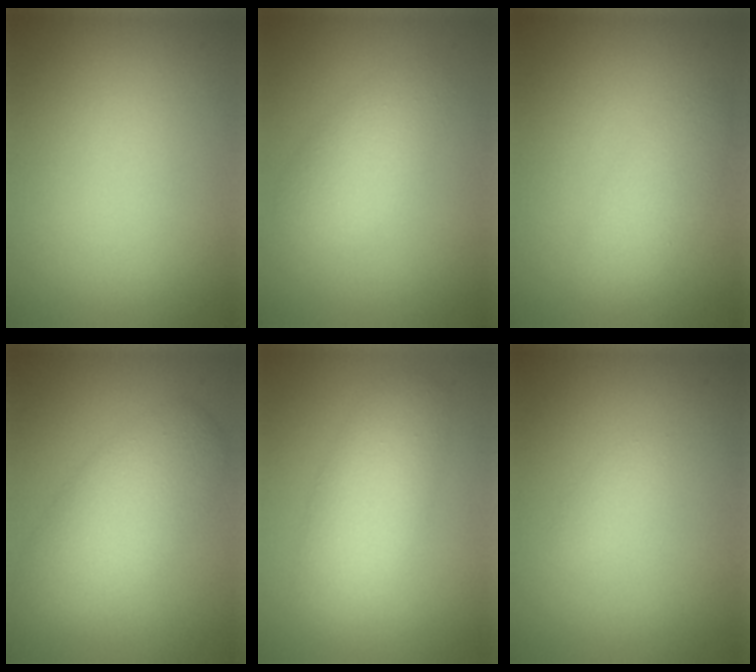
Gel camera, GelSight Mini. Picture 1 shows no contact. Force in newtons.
{"total": 2.7, "press": 2.7, "slide": 0.0}
{"total": 2.7, "press": 2.7, "slide": 0.0}
{"total": 5.4, "press": 5.3, "slide": 0.4}
{"total": 4.4, "press": 4.4, "slide": 0.2}
{"total": 0.7, "press": 0.7, "slide": 0.0}